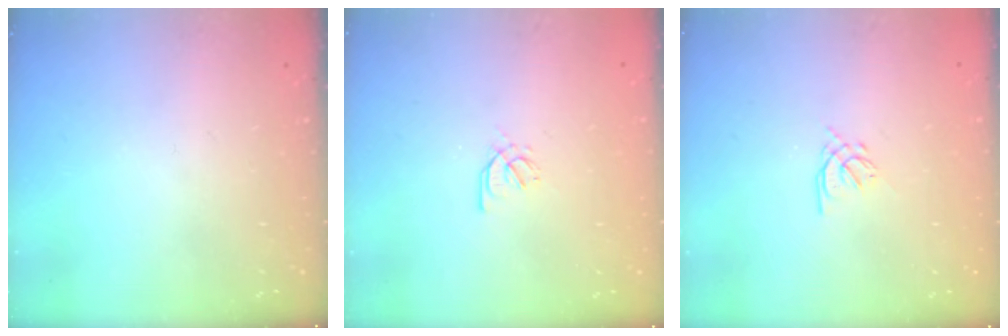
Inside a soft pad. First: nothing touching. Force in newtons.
{"total": 2.1, "press": 2.0, "slide": 0.7}
{"total": 1.2, "press": 1.1, "slide": 0.5}